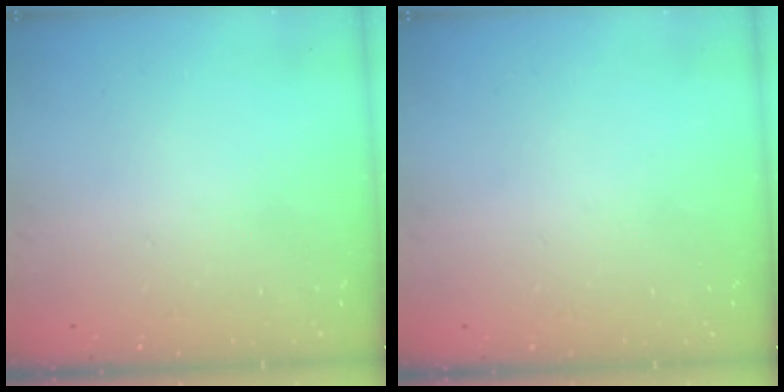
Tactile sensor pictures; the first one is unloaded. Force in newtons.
{"total": 0.0}